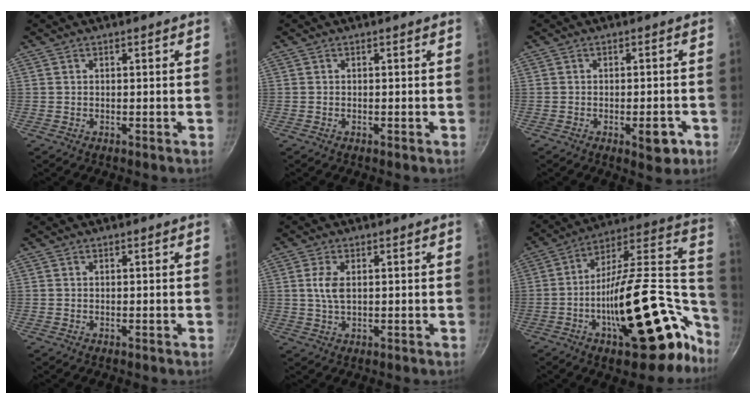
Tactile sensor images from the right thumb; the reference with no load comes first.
{"total": 0.0}
{"total": 5.4, "force": [-2.2, 2.4, 4.3], "torque": [-0.036, 0.015, -0.022]}
{"total": 0.0}
{"total": 4.0, "force": [0.7, 2.0, 3.3], "torque": [-0.071, 0.001, 0.015]}
{"total": 32.0, "force": [-10.7, 14.0, 26.8], "torque": [-0.351, 0.072, -0.164]}